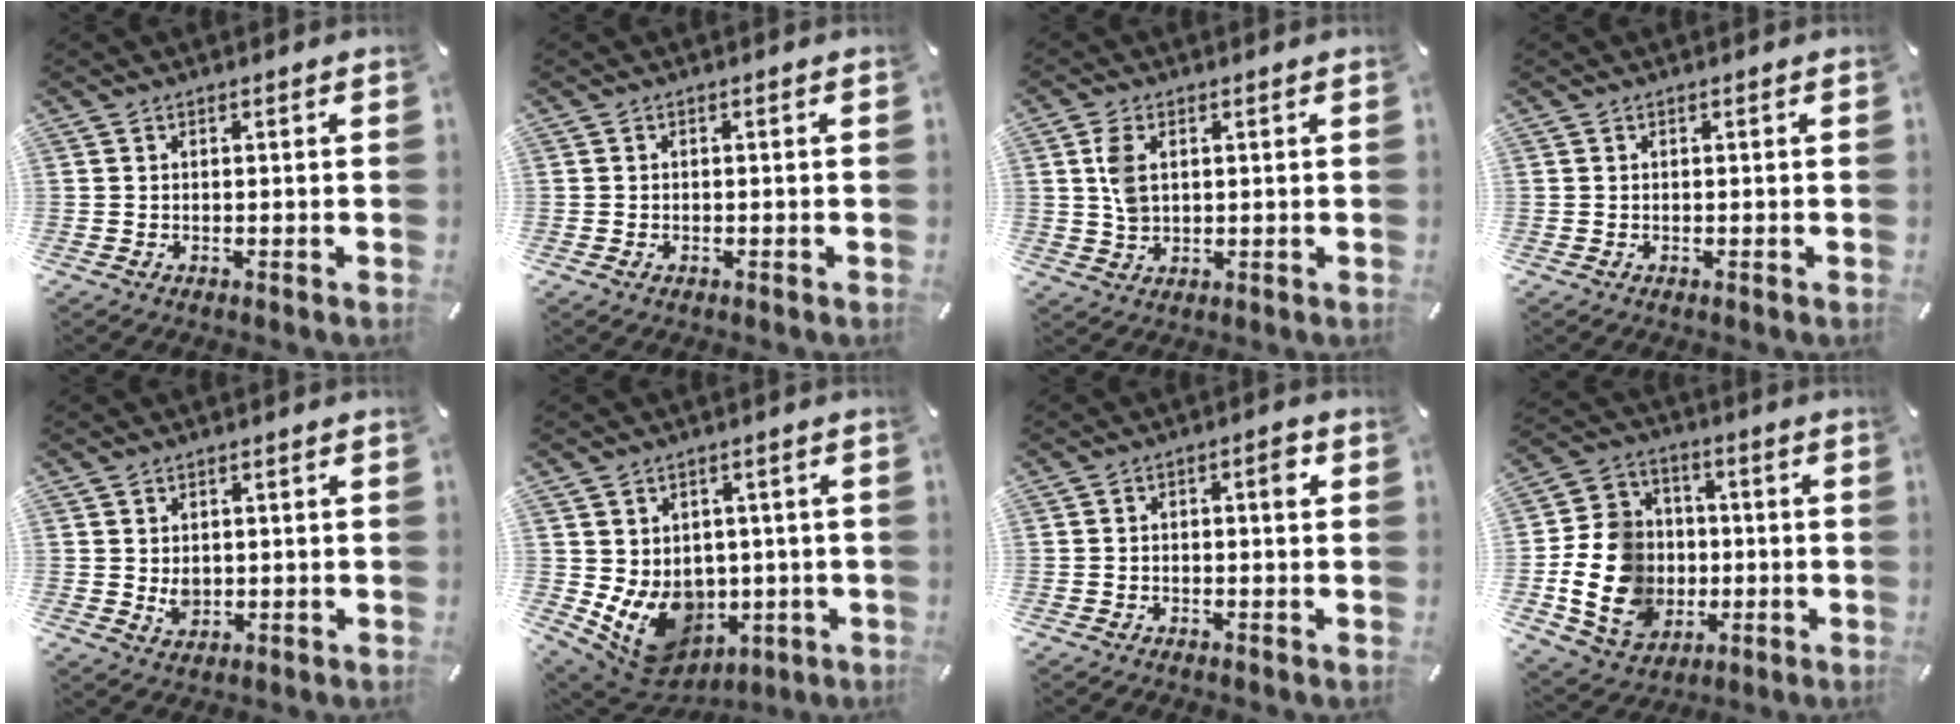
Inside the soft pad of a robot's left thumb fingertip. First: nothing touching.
{"total": 1.0, "force": [-0.5, 0.6, 0.7], "torque": [-0.013, 0.000, -0.009]}
{"total": 5.3, "force": [1.3, 3.3, 3.9], "torque": [-0.090, 0.000, 0.017]}
{"total": 0.0}
{"total": 3.4, "force": [0.1, 2.9, 1.8], "torque": [-0.025, -0.005, -0.002]}
{"total": 11.5, "force": [-1.4, 10.0, 5.4], "torque": [-0.112, -0.016, -0.015]}
{"total": 3.4, "force": [-0.2, 1.4, 3.1], "torque": [-0.051, 0.012, -0.009]}
{"total": 16.5, "force": [-3.4, 14.2, 7.5], "torque": [-0.169, 0.022, -0.053]}